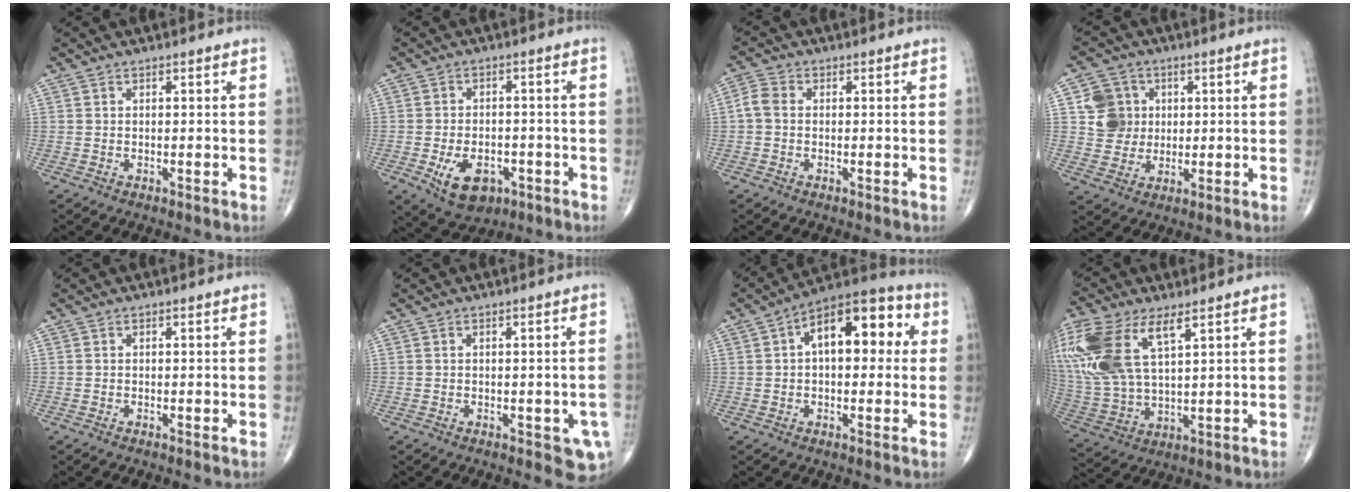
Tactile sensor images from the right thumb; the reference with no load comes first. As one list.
[{"total": 8.9, "force": [-3.5, 5.7, 5.9], "torque": [-0.078, 0.011, -0.046]}, {"total": 3.2, "force": [-0.1, 2.4, 2.1], "torque": [-0.042, 0.010, -0.011]}, {"total": 7.7, "force": [1.5, 7.2, 2.1], "torque": [-0.005, 0.000, 0.028]}, {"total": 0.0}, {"total": 4.7, "force": [-1.4, 2.1, 3.9], "torque": [-0.024, 0.001, -0.013]}, {"total": 15.1, "force": [3.0, 7.9, 12.5], "torque": [-0.152, 0.036, 0.034]}, {"total": 19.3, "force": [8.4, 8.7, 15.1], "torque": [-0.362, -0.011, 0.172]}]